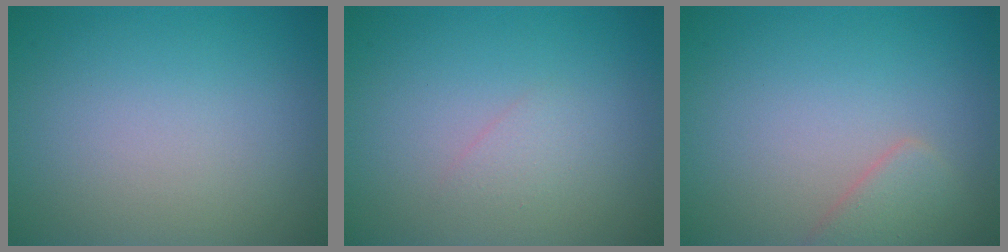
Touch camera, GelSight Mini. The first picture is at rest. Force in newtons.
{"total": 1.0, "press": 1.0, "slide": 0.1}
{"total": 1.9, "press": 1.9, "slide": 0.2}